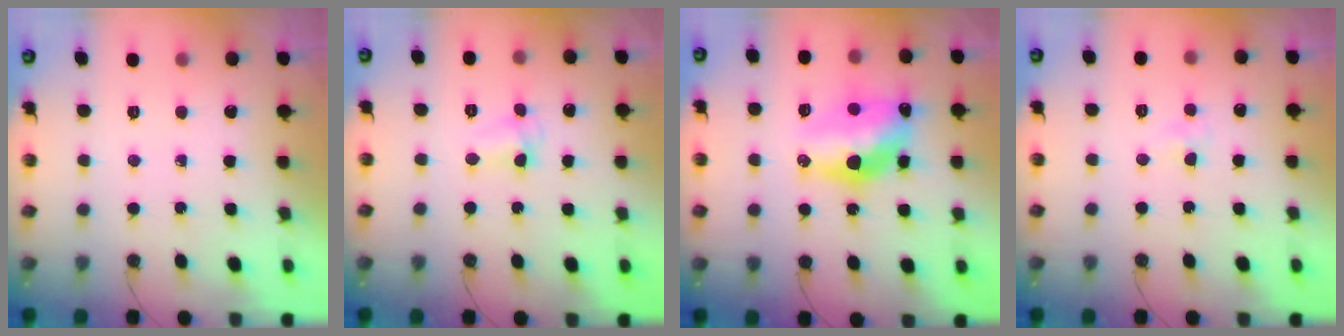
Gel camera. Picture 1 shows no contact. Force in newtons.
{"total": 4.5, "press": 4.4, "slide": 0.6}
{"total": 14.5, "press": 14.4, "slide": 1.1}
{"total": 3.9, "press": 3.8, "slide": 0.6}